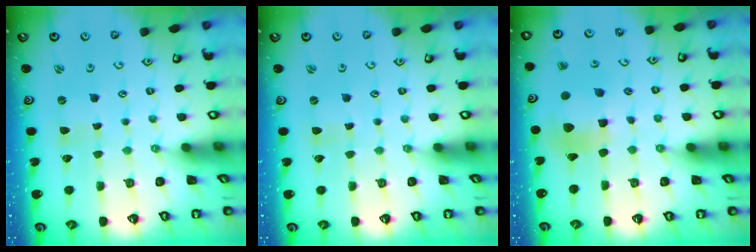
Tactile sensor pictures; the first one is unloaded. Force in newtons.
{"total": 0.0}
{"total": 10.3, "press": 10.2, "slide": 1.2}